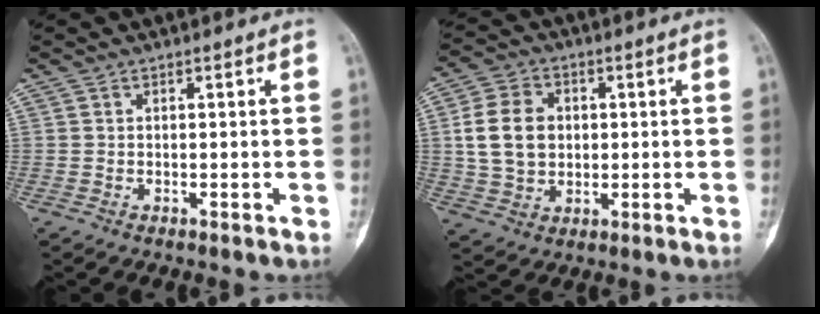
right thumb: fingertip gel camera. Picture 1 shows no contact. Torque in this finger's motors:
{"motor_torque": [0.71, 0.58, 0.46, -0.15, 0.20]}